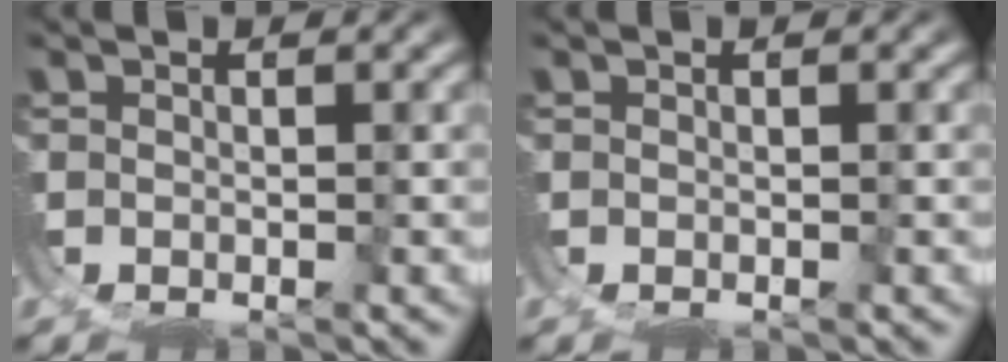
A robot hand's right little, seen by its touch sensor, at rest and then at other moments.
{"total": 0.6, "force": [-0.3, 0.5, 0.2], "torque": [-0.008, -0.001, -0.005]}